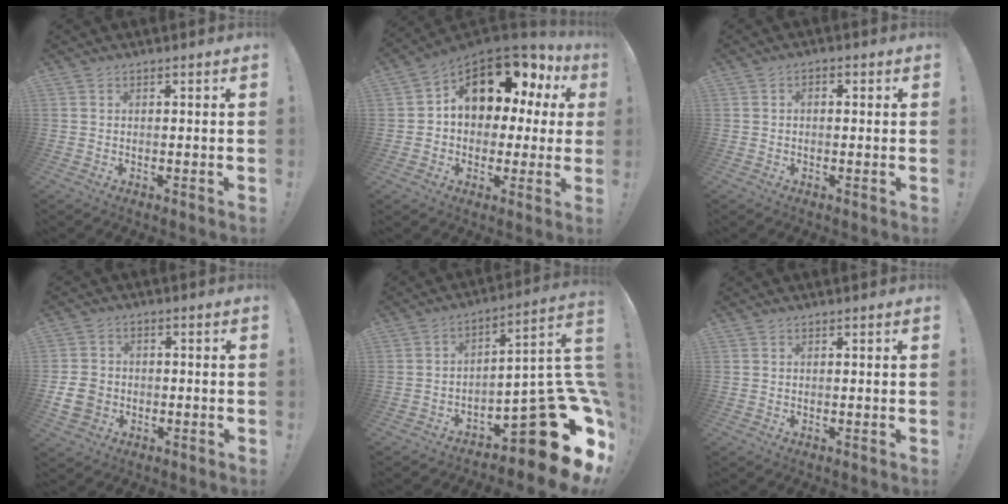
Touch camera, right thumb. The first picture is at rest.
{"total": 14.4, "force": [6.8, 8.9, 9.1], "torque": [-0.132, -0.046, 0.120]}
{"total": 1.6, "force": [-0.7, 1.0, 1.0], "torque": [-0.020, 0.008, -0.012]}
{"total": 8.4, "force": [-2.9, 6.7, 4.1], "torque": [-0.081, 0.021, -0.049]}
{"total": 21.8, "force": [-9.9, 7.3, 18.0], "torque": [-0.199, 0.028, -0.149]}
{"total": 0.0}